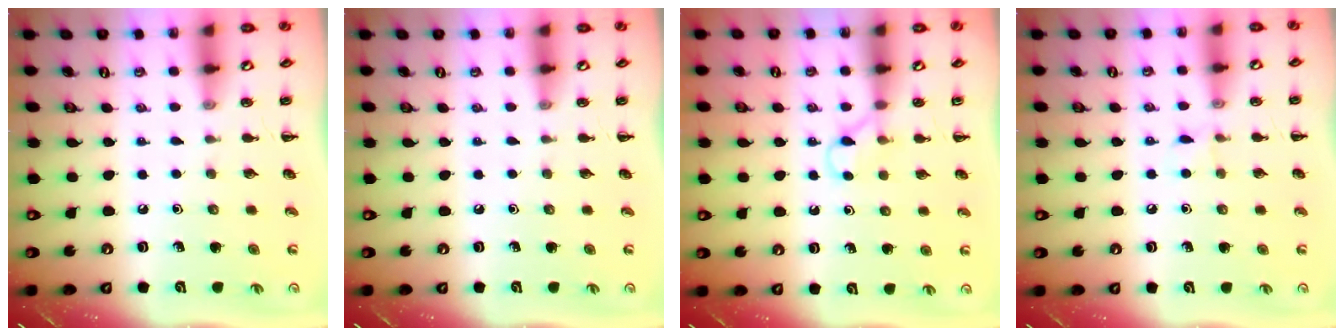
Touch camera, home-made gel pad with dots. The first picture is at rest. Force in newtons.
{"total": 0.0}
{"total": 2.9, "press": 2.7, "slide": 0.9}
{"total": 4.4, "press": 4.1, "slide": 1.5}